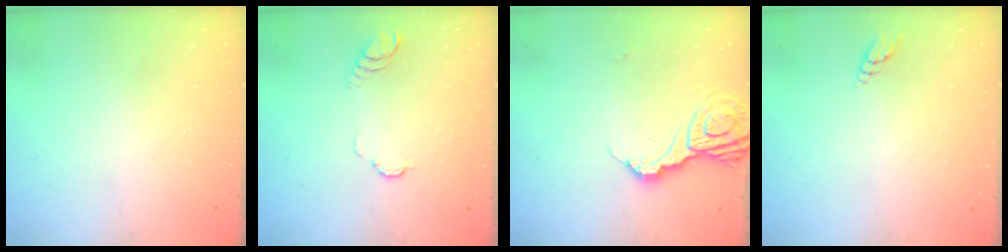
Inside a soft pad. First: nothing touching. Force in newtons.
{"total": 3.3, "press": 3.3, "slide": 0.2}
{"total": 11.2, "press": 11.1, "slide": 1.2}
{"total": 2.9, "press": 2.9, "slide": 0.3}